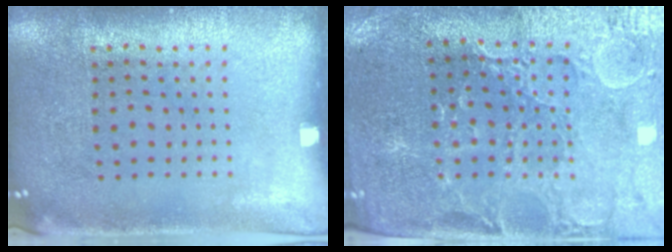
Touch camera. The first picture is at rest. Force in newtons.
{"total": 1.9, "press": 1.8, "slide": 0.5}